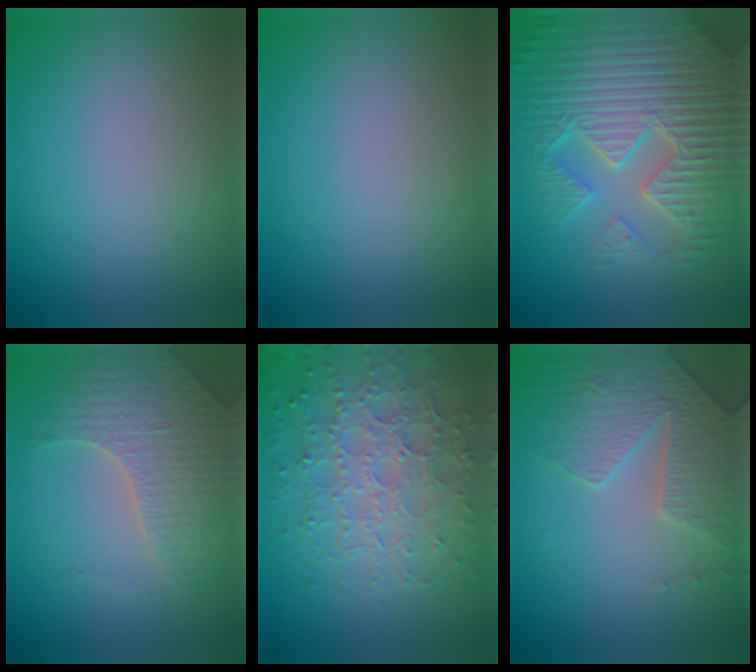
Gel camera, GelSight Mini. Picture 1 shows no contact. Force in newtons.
{"total": 0.0}
{"total": 9.5, "press": 6.7, "slide": 6.8}
{"total": 3.6, "press": 3.5, "slide": 1.0}
{"total": 6.0, "press": 5.0, "slide": 3.3}
{"total": 3.4, "press": 3.3, "slide": 1.0}